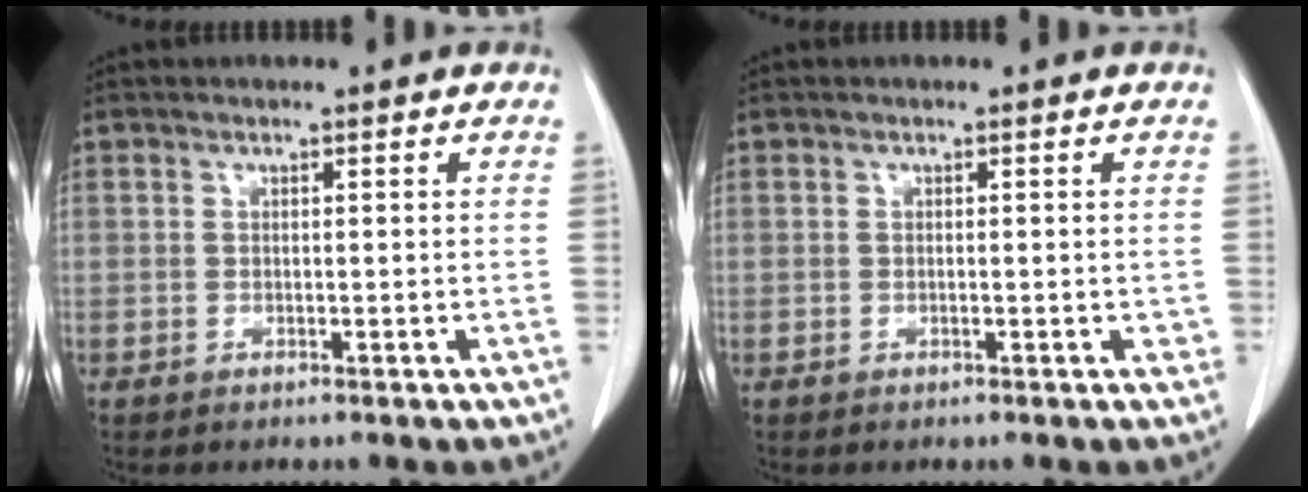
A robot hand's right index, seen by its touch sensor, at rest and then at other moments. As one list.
[{"total": 0.7, "force": [-0.1, 0.4, 0.6], "torque": [-0.005, 0.000, -0.003]}]